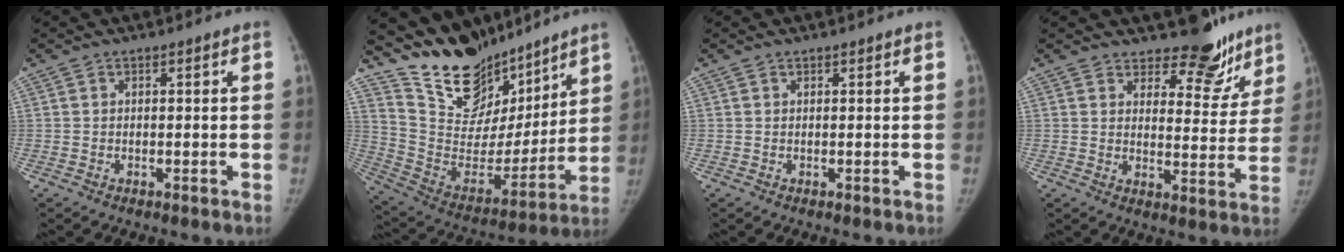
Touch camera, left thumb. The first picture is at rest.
{"total": 21.8, "force": [18.3, 9.5, 7.3], "torque": [-0.076, -0.106, 0.320]}
{"total": 0.0}
{"total": 12.4, "force": [10.4, 5.2, 4.4], "torque": [-0.009, -0.087, 0.130]}